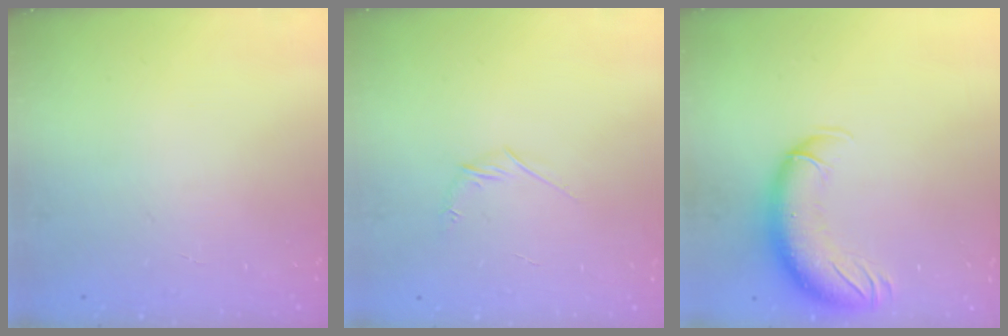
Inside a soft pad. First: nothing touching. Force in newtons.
{"total": 5.2, "press": 4.9, "slide": 1.6}
{"total": 12.4, "press": 11.9, "slide": 3.6}